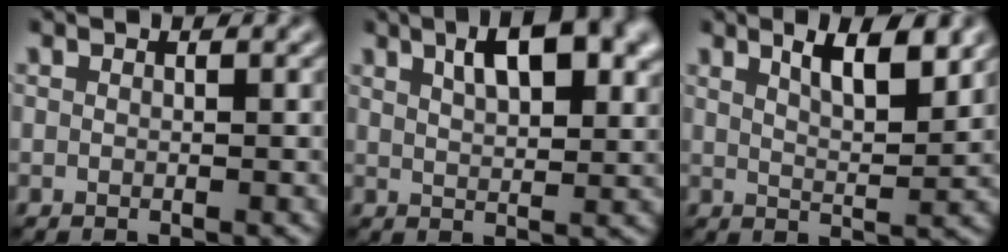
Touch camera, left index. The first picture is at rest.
{"total": 7.1, "force": [3.4, 2.8, 5.6], "torque": [-0.085, 0.012, 0.051]}
{"total": 4.6, "force": [2.5, 1.4, 3.6], "torque": [-0.051, -0.001, 0.040]}